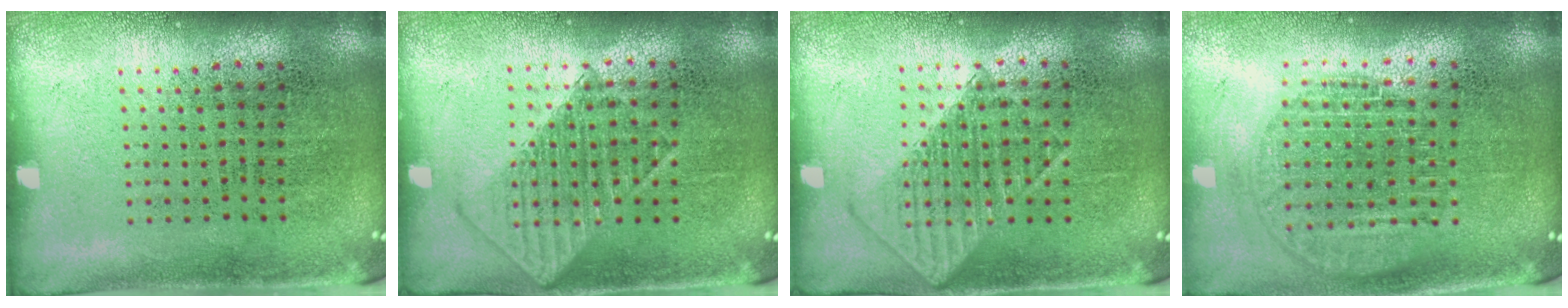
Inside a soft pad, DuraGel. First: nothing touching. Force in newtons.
{"total": 1.0, "press": 1.0, "slide": 0.1}
{"total": 1.0, "press": 1.0, "slide": 0.1}
{"total": 1.8, "press": 1.6, "slide": 0.9}